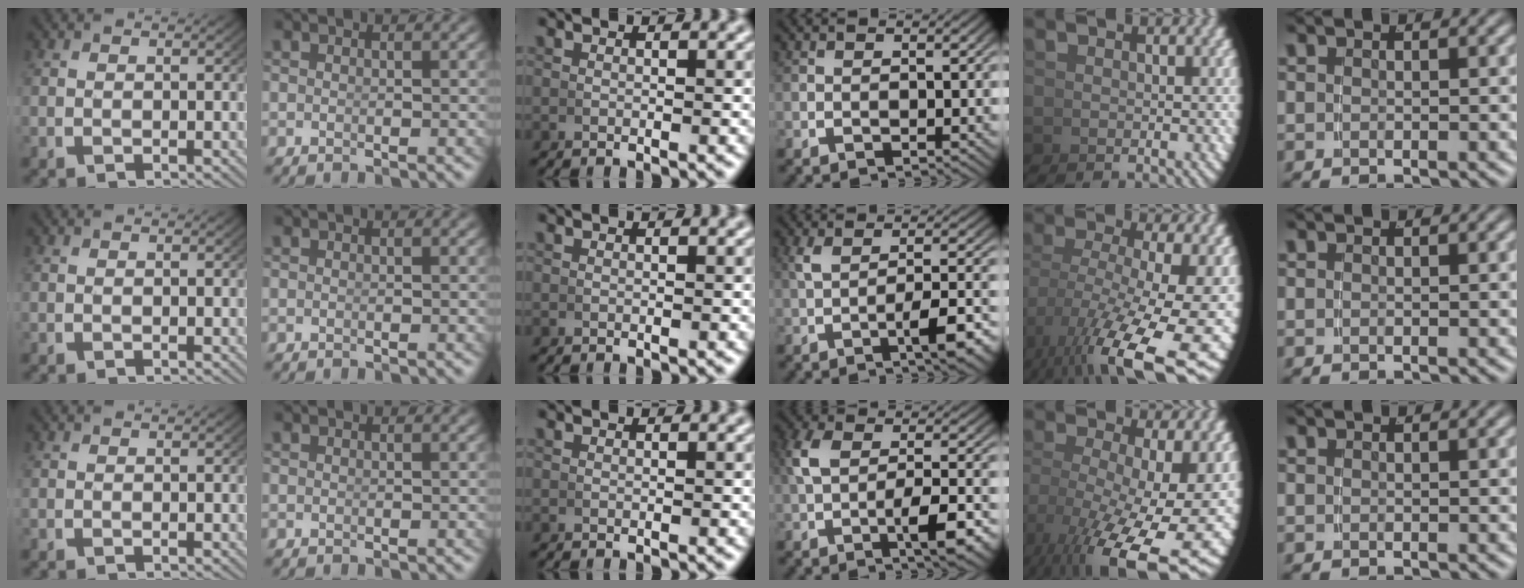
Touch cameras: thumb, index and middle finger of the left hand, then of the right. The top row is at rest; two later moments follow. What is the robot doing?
{"motion": "lift_and_place", "object": "cup"}